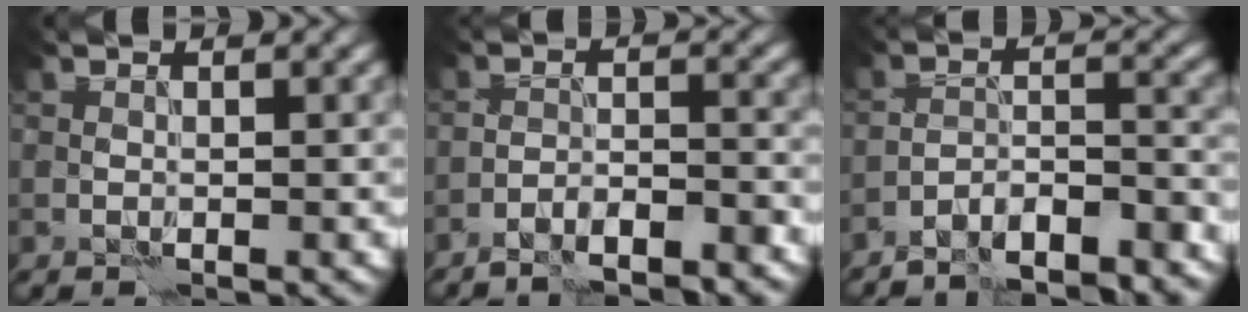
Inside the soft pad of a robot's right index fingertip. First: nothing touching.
{"total": 5.3, "force": [-4.8, 0.7, 2.1], "torque": [-0.038, 0.007, -0.071]}
{"total": 7.8, "force": [-7.0, 1.4, 3.1], "torque": [-0.043, 0.008, -0.115]}